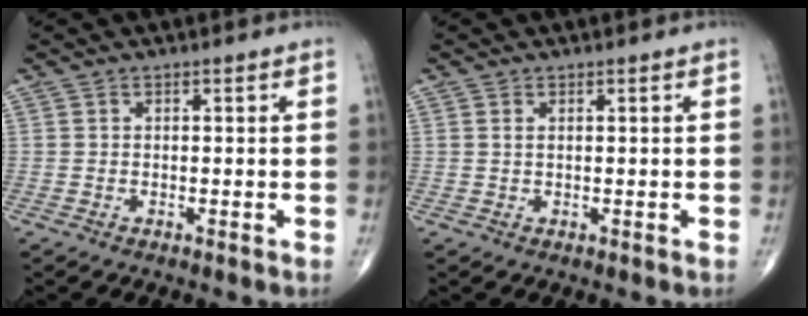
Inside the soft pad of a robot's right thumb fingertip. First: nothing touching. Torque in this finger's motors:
{"motor_torque": [-0.09, 0.09, -0.16, -0.11, -0.02]}